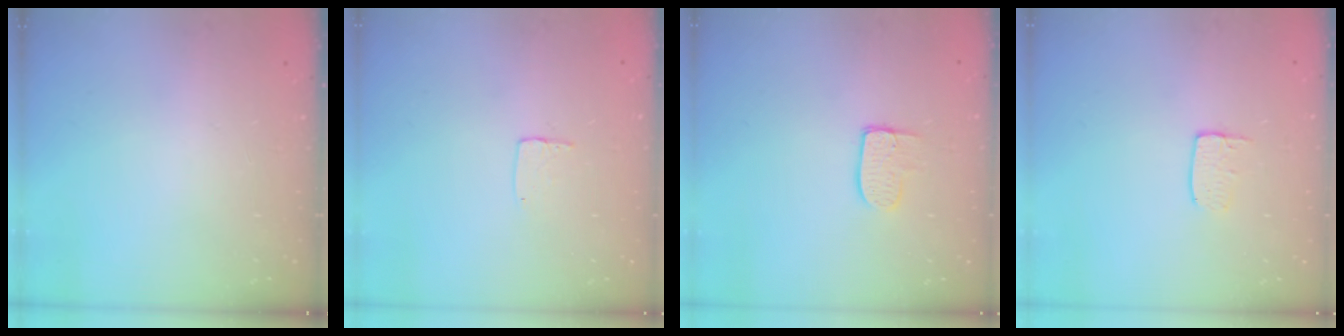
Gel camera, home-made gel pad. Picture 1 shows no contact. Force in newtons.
{"total": 3.6, "press": 3.6, "slide": 0.2}
{"total": 6.8, "press": 6.7, "slide": 0.4}
{"total": 4.3, "press": 4.3, "slide": 0.3}